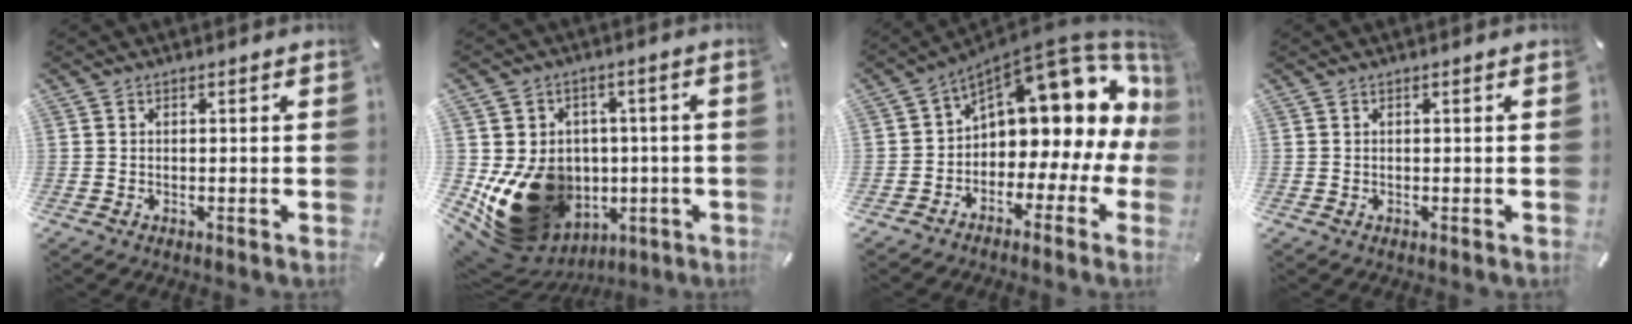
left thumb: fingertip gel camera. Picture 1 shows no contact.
{"total": 18.8, "force": [-3.3, 15.5, 10.1], "torque": [-0.171, 0.000, -0.030]}
{"total": 14.7, "force": [7.9, 8.0, 9.5], "torque": [-0.126, -0.071, 0.128]}
{"total": 0.0}